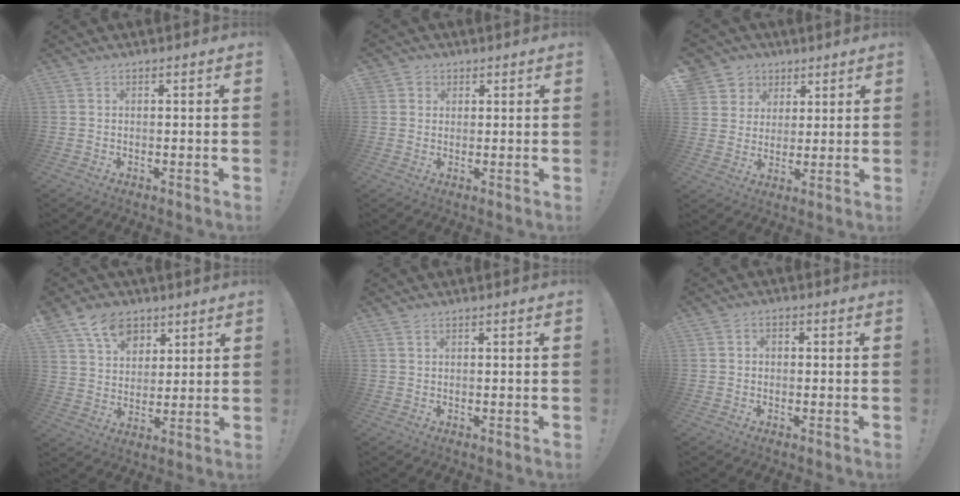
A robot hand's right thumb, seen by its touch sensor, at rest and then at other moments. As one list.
[{"total": 3.2, "force": [1.0, 3.0, 0.5], "torque": [-0.004, -0.001, 0.018]}, {"total": 8.9, "force": [3.7, 7.9, 1.6], "torque": [-0.022, -0.027, 0.079]}, {"total": 12.0, "force": [7.2, 8.3, 4.8], "torque": [-0.081, -0.036, 0.141]}, {"total": 0.8, "force": [0.6, 0.3, 0.4], "torque": [-0.009, 0.000, 0.012]}, {"total": 1.9, "force": [-0.8, 1.5, 0.9], "torque": [-0.014, 0.009, -0.016]}]